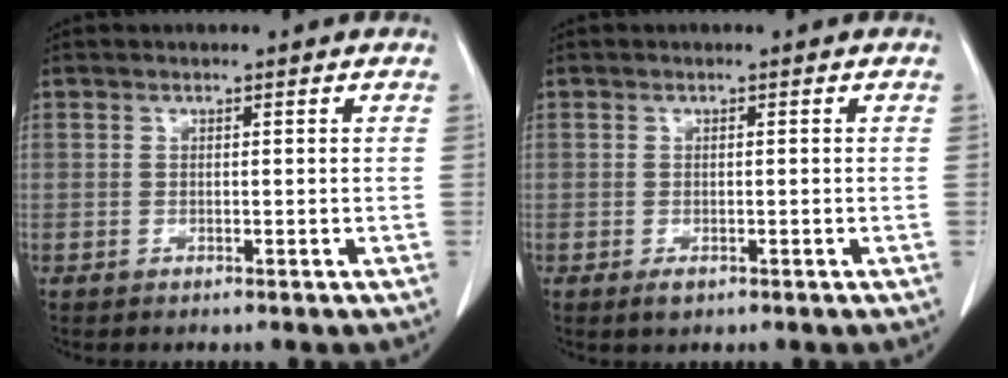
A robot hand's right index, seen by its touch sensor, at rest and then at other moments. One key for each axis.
{"total": 1.3, "fx": -0.7, "fy": 0.7, "fz": 0.9, "tx": -0.013, "ty": -0.001, "tz": -0.006}